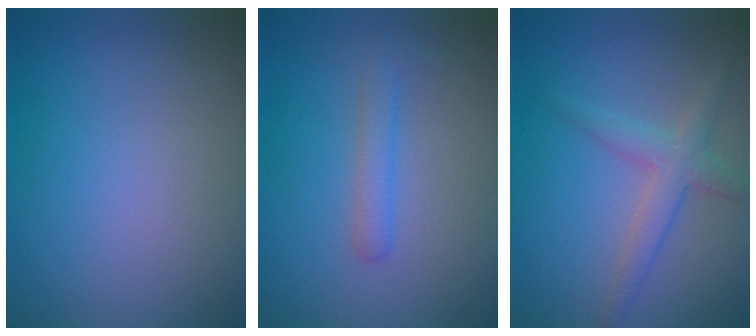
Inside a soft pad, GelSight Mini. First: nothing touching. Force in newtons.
{"total": 1.7, "press": 1.7, "slide": 0.1}
{"total": 2.6, "press": 2.6, "slide": 0.1}